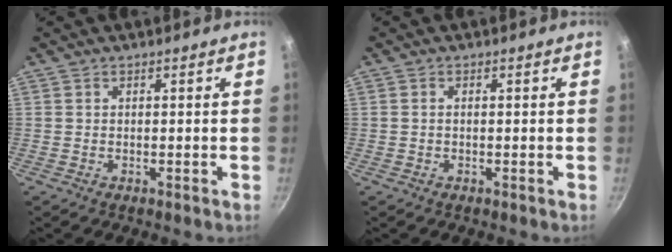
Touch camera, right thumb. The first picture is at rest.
{"total": 0.6, "force": [0.0, 0.3, 0.5], "torque": [-0.011, 0.004, -0.001]}